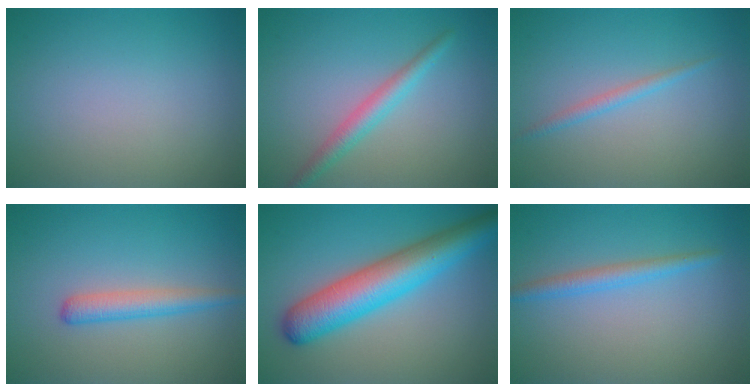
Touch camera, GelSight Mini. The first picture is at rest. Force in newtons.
{"total": 2.5, "press": 2.5, "slide": 0.0}
{"total": 1.2, "press": 1.2, "slide": 0.1}
{"total": 2.5, "press": 2.5, "slide": 0.1}
{"total": 7.8, "press": 7.8, "slide": 0.3}
{"total": 2.1, "press": 2.0, "slide": 0.2}